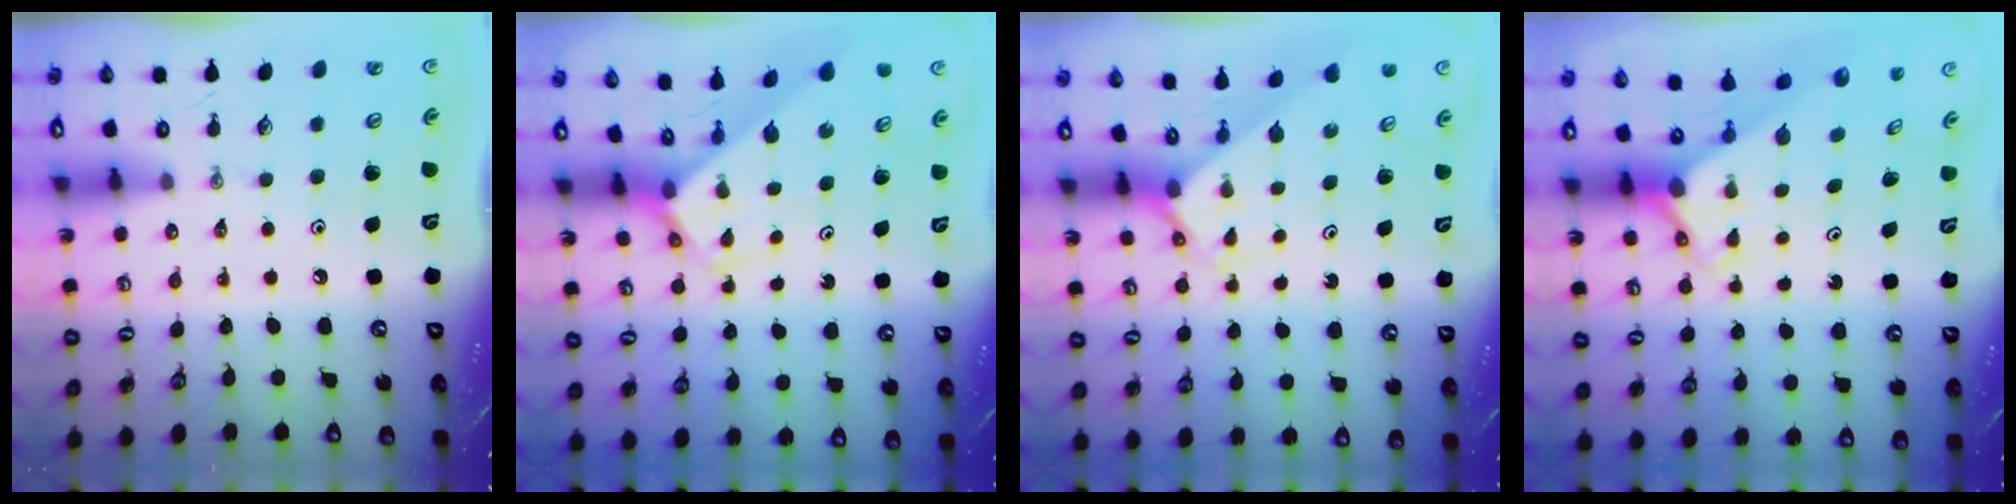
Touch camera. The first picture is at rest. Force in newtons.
{"total": 2.7, "press": 2.7, "slide": 0.1}
{"total": 2.1, "press": 2.1, "slide": 0.2}
{"total": 2.6, "press": 2.6, "slide": 0.2}